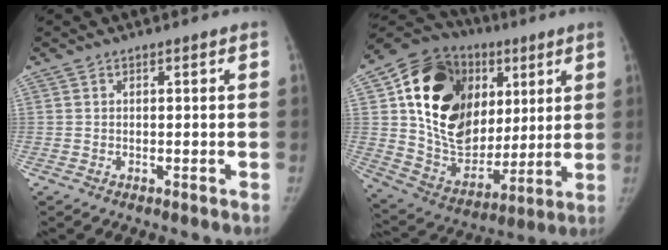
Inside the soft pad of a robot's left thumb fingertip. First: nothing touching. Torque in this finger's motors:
{"motor_torque": [2.36, 2.65, 1.39, -1.38, 0.22]}